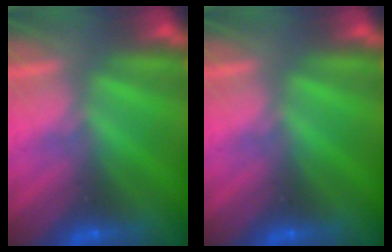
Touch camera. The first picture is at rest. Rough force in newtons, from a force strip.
{"total": 0.0}